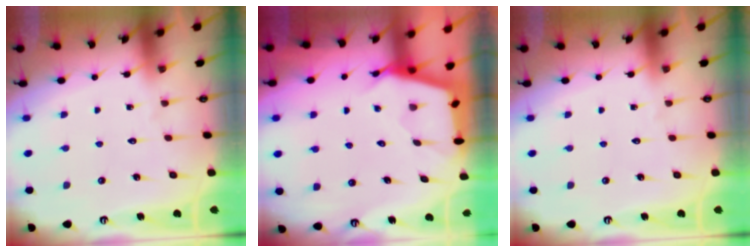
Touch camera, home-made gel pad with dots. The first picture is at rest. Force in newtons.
{"total": 2.8, "press": 2.8, "slide": 0.3}
{"total": 0.0}